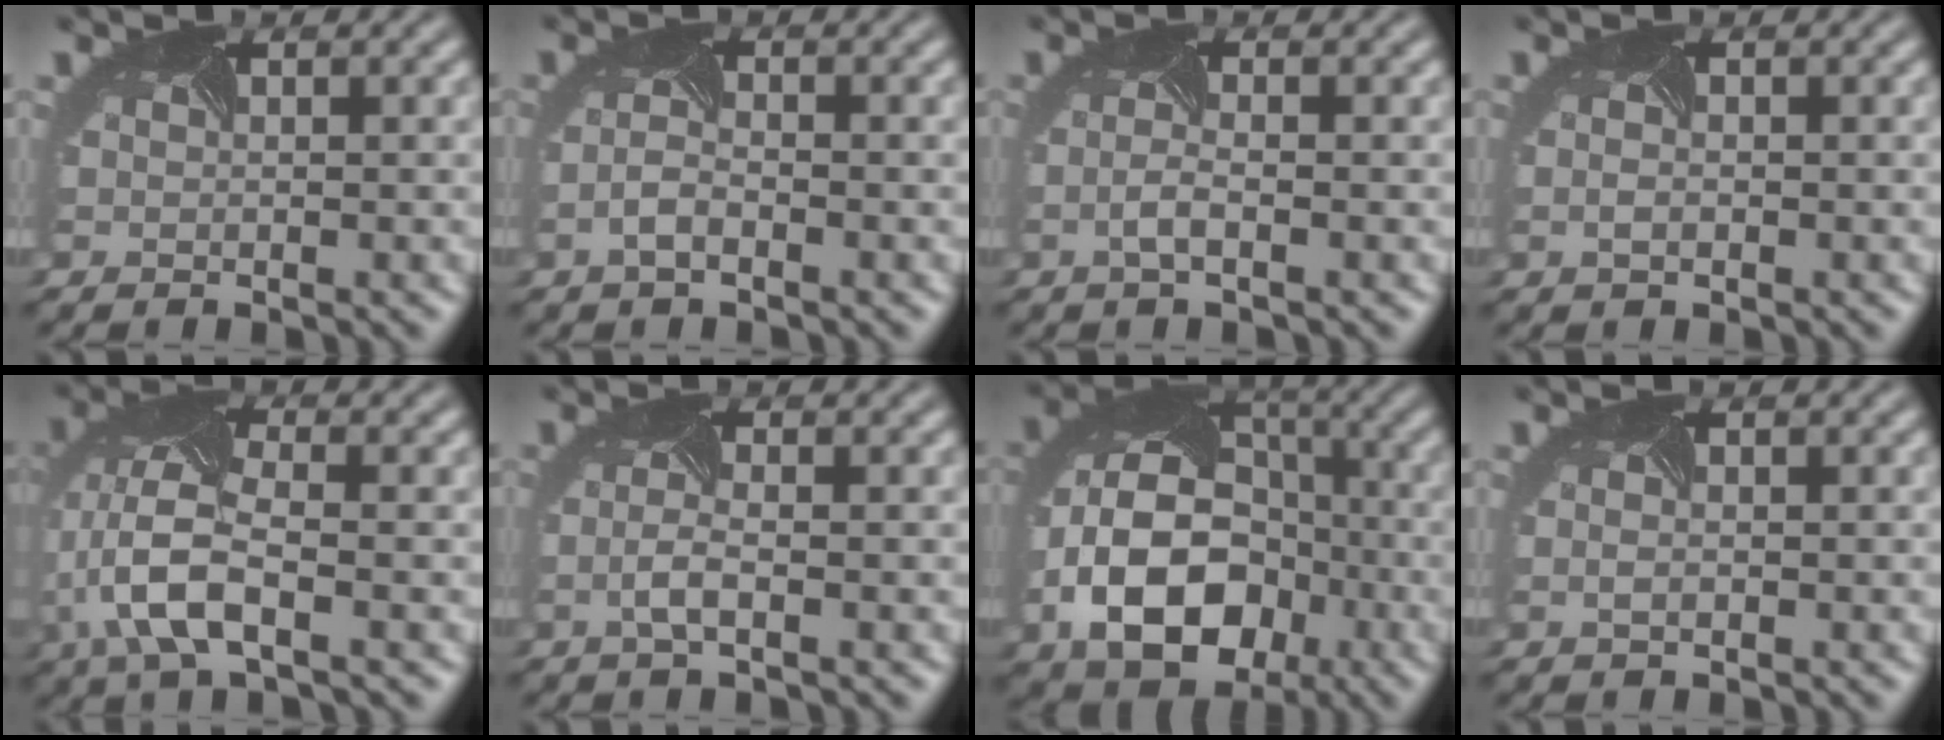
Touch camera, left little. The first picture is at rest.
{"total": 1.7, "force": [-1.2, 0.5, 1.1], "torque": [-0.032, -0.003, -0.024]}
{"total": 1.5, "force": [-0.7, 0.2, 1.3], "torque": [-0.034, -0.004, -0.016]}
{"total": 0.8, "force": [-0.5, 0.4, 0.5], "torque": [-0.014, -0.005, -0.006]}
{"total": 7.3, "force": [-2.1, 3.4, 6.2], "torque": [-0.150, -0.001, -0.047]}
{"total": 1.8, "force": [-0.7, 0.3, 1.7], "torque": [-0.043, -0.004, -0.015]}
{"total": 11.2, "force": [-3.3, 8.0, 7.2], "torque": [-0.148, -0.027, -0.054]}
{"total": 0.9, "force": [-0.3, 0.6, 0.6], "torque": [-0.020, -0.004, 0.000]}